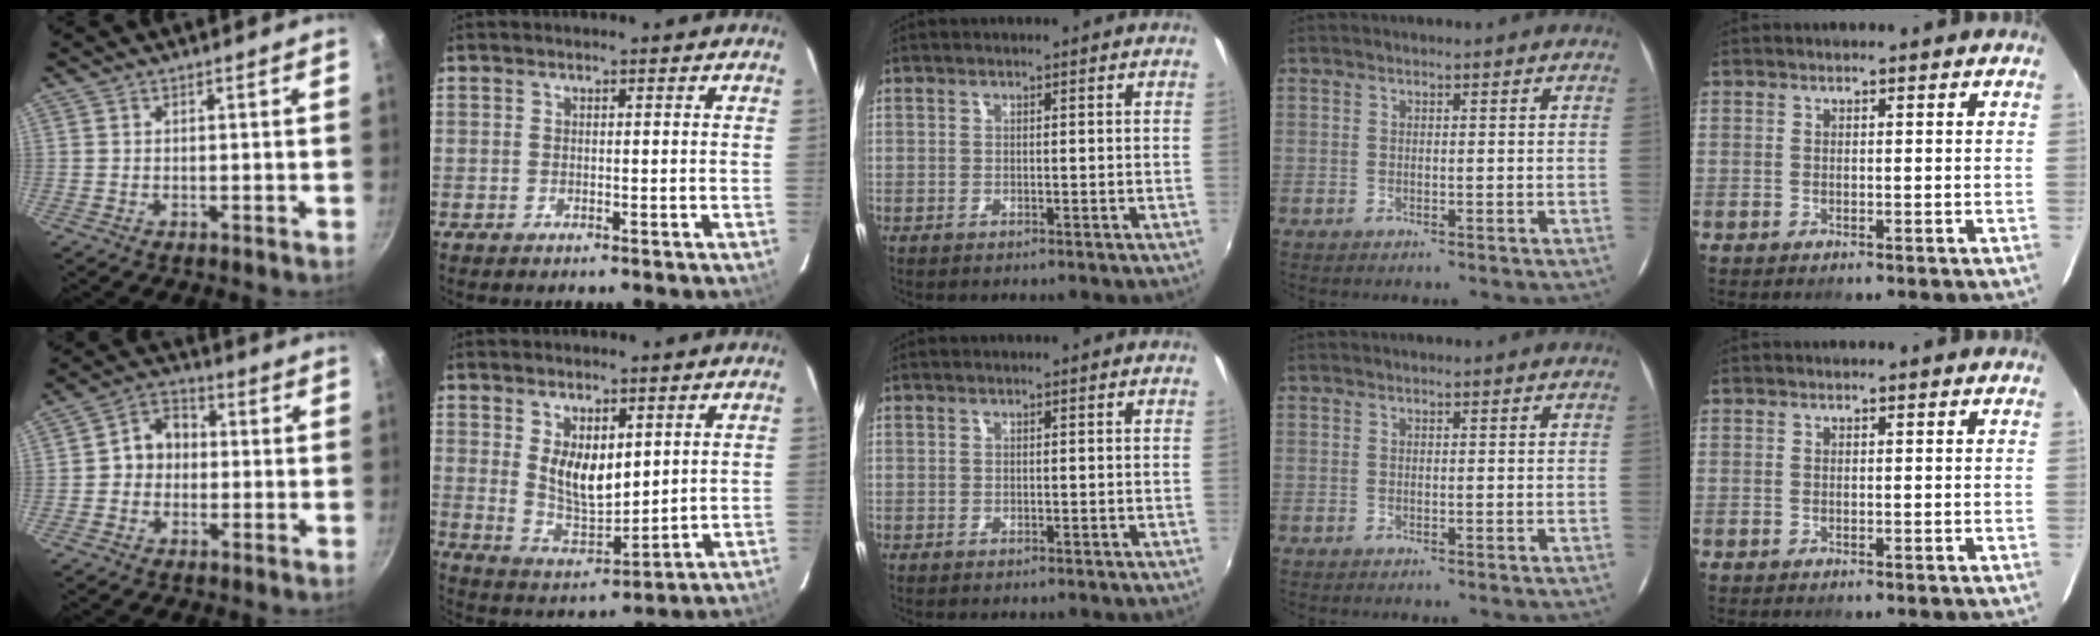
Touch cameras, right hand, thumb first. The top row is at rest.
{"thumb": {"total": 7.1, "force": [-0.2, 5.9, 3.8], "torque": [-0.027, 0.020, -0.017]}, "index": {"total": 9.2, "force": [3.0, 4.7, 7.3], "torque": [-0.127, -0.009, 0.071]}}